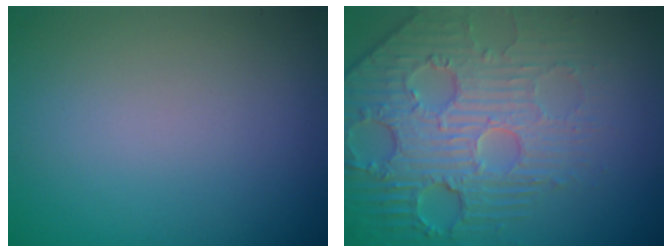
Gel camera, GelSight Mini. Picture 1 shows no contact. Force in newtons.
{"total": 5.3, "press": 4.8, "slide": 2.2}